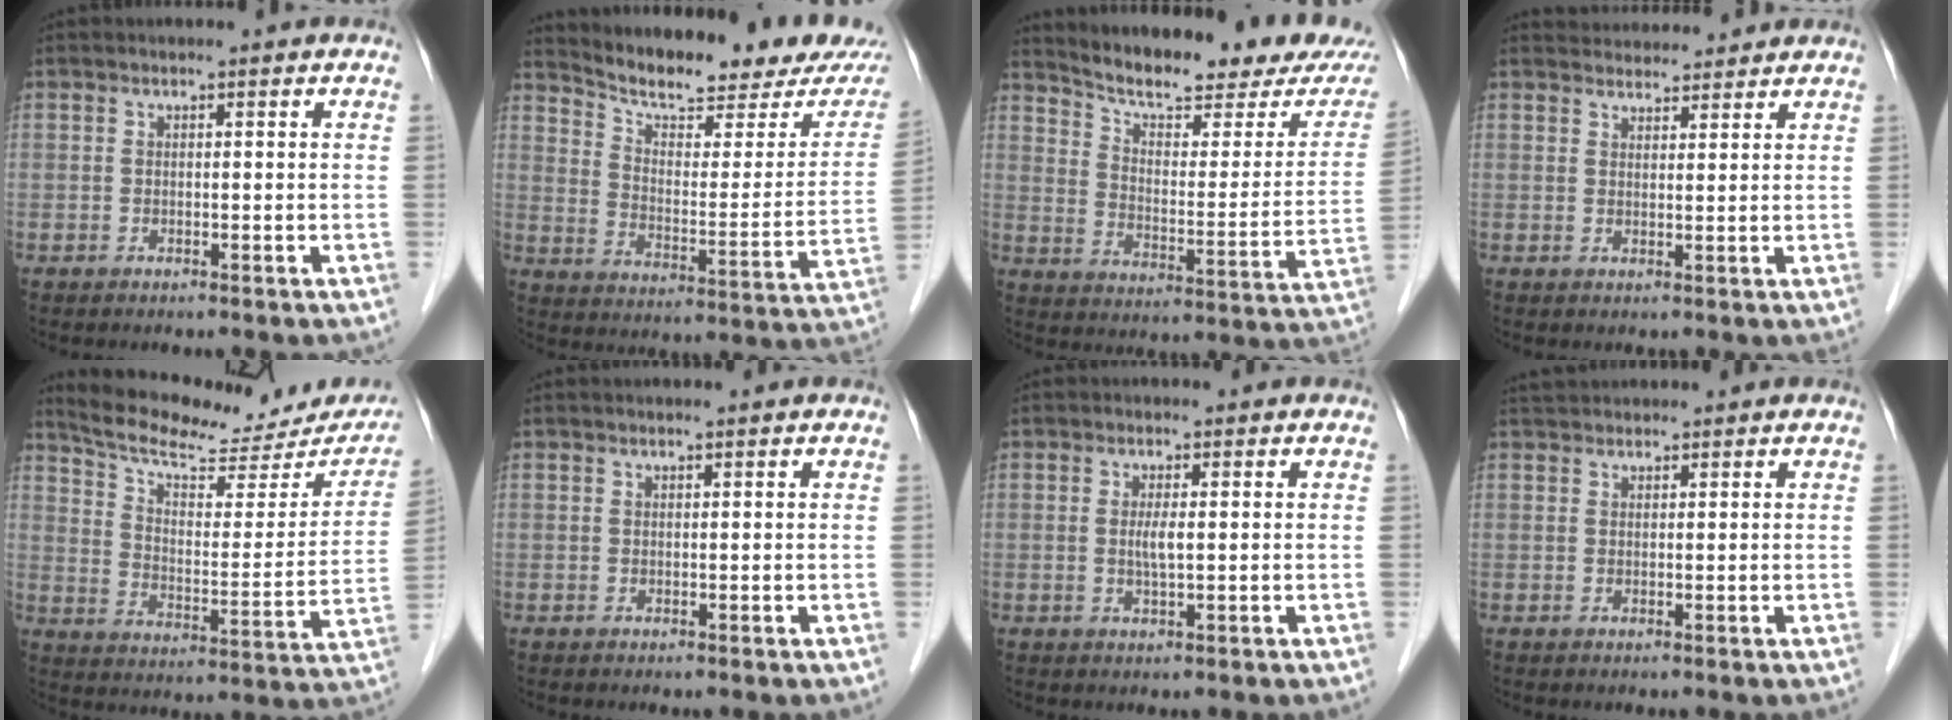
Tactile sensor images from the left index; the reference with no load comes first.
{"total": 19.0, "force": [17.2, 2.5, 7.7], "torque": [-0.113, -0.043, 0.233]}
{"total": 19.9, "force": [17.7, 2.8, 8.6], "torque": [-0.121, -0.039, 0.236]}
{"total": 6.1, "force": [6.0, 0.9, 0.7], "torque": [-0.009, 0.024, 0.080]}
{"total": 22.7, "force": [20.0, 5.9, 9.1], "torque": [-0.133, -0.015, 0.267]}
{"total": 0.7, "force": [0.6, -0.1, 0.4], "torque": [-0.009, 0.003, 0.012]}
{"total": 2.0, "force": [0.1, 0.1, 2.0], "torque": [-0.041, -0.005, 0.001]}
{"total": 2.7, "force": [2.6, 0.4, 0.6], "torque": [-0.010, 0.026, 0.047]}